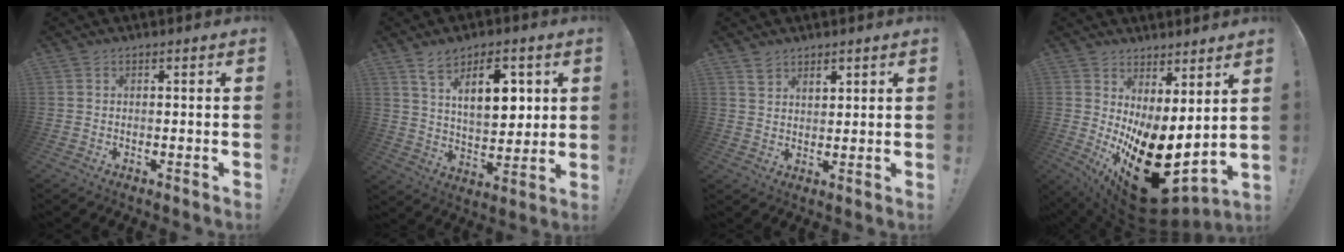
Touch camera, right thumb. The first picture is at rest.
{"total": 13.7, "force": [6.6, 6.6, 9.9], "torque": [-0.154, -0.014, 0.113]}
{"total": 4.3, "force": [3.3, 2.4, 1.4], "torque": [-0.019, -0.013, 0.061]}
{"total": 18.5, "force": [-5.7, 7.9, 15.7], "torque": [-0.220, 0.009, -0.071]}